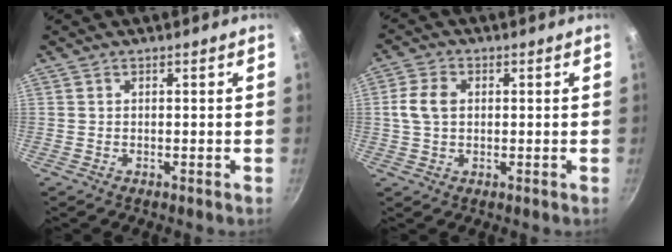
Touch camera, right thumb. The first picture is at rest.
{"total": 5.5, "force": [0.6, 3.8, 3.9], "torque": [-0.083, 0.009, 0.010]}